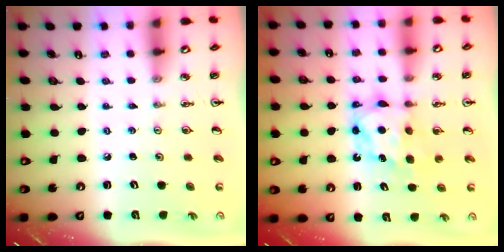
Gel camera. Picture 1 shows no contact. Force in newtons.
{"total": 6.2, "press": 6.2, "slide": 0.2}